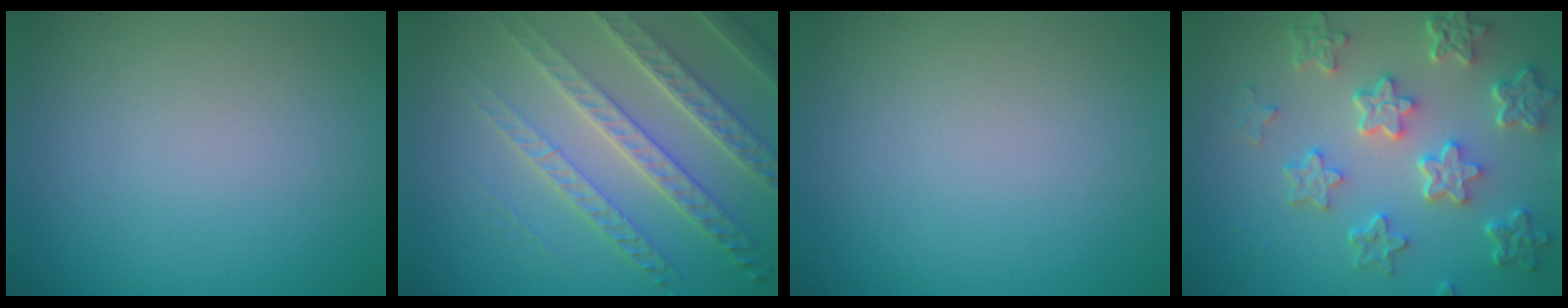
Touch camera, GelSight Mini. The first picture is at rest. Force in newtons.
{"total": 7.3, "press": 5.1, "slide": 5.2}
{"total": 0.0}
{"total": 6.4, "press": 4.8, "slide": 4.2}